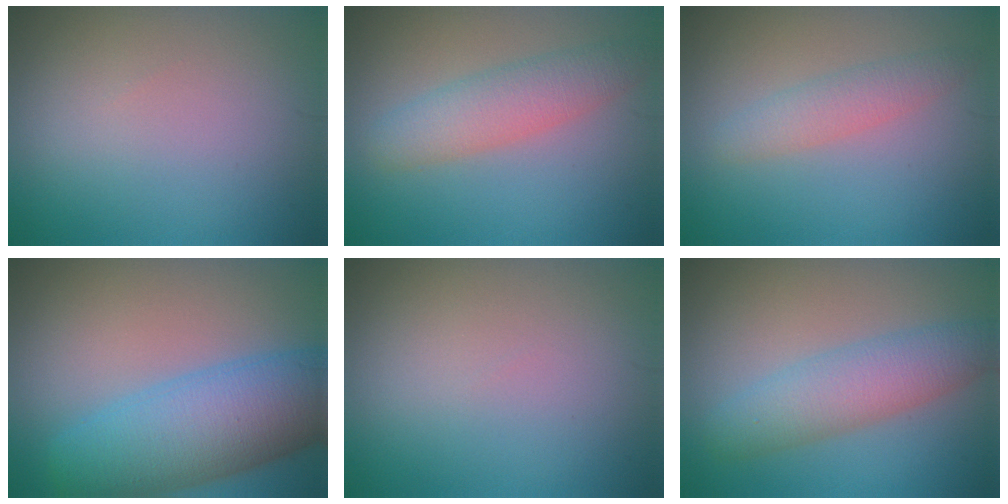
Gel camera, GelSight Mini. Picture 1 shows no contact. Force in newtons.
{"total": 3.8, "press": 3.8, "slide": 0.1}
{"total": 2.2, "press": 2.2, "slide": 0.1}
{"total": 9.9, "press": 9.9, "slide": 0.4}
{"total": 0.0}
{"total": 4.6, "press": 4.6, "slide": 0.1}